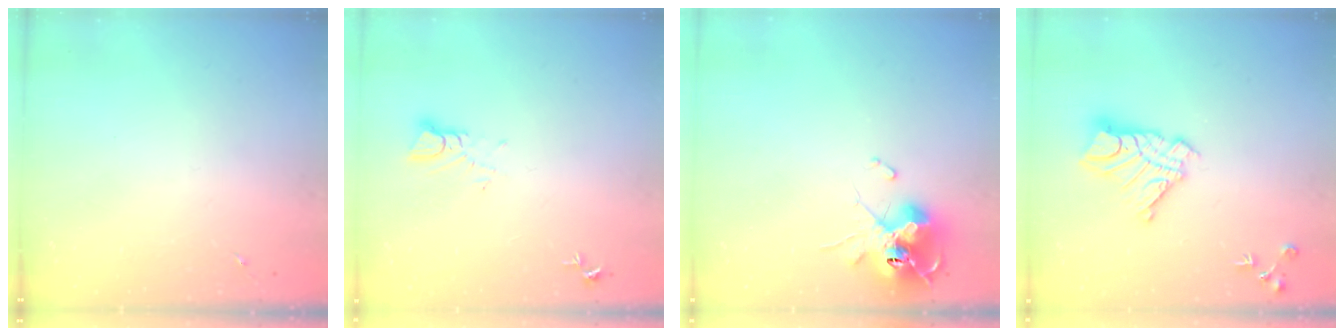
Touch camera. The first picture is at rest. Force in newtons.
{"total": 3.7, "press": 3.7, "slide": 0.3}
{"total": 13.8, "press": 13.8, "slide": 1.5}
{"total": 13.7, "press": 13.6, "slide": 1.2}